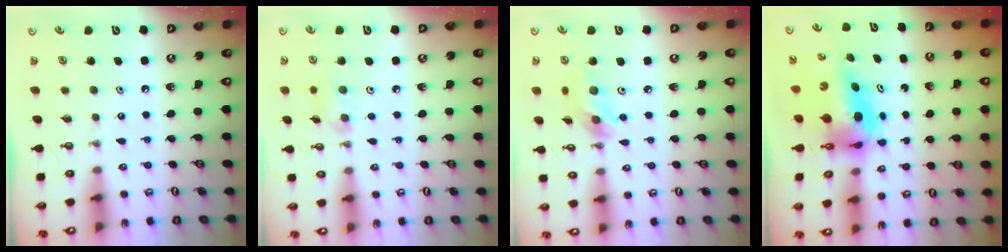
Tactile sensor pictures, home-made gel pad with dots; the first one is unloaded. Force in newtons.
{"total": 6.1, "press": 5.8, "slide": 1.9}
{"total": 9.8, "press": 9.8, "slide": 0.8}
{"total": 7.1, "press": 7.0, "slide": 0.9}